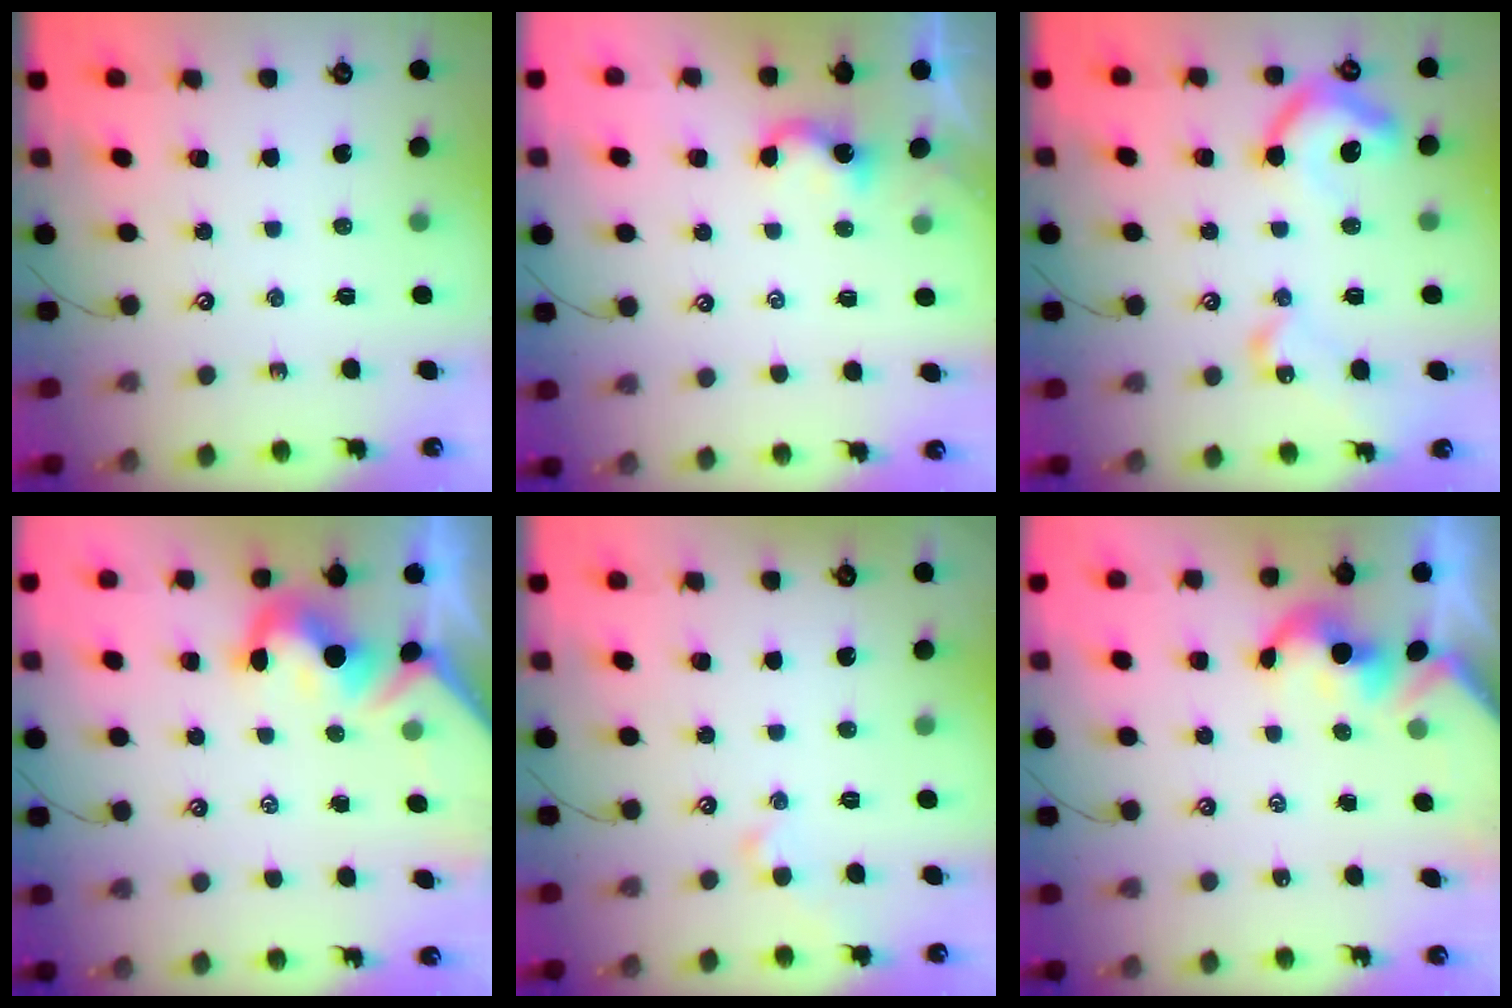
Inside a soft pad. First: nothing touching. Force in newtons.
{"total": 2.6, "press": 2.6, "slide": 0.2}
{"total": 14.6, "press": 14.5, "slide": 1.5}
{"total": 5.3, "press": 5.2, "slide": 0.8}
{"total": 1.1, "press": 1.0, "slide": 0.3}
{"total": 1.8, "press": 1.8, "slide": 0.2}